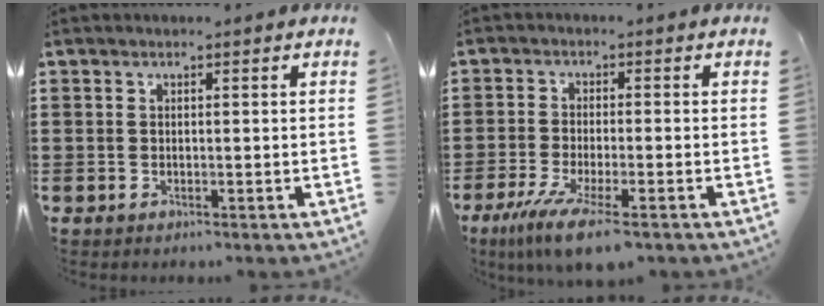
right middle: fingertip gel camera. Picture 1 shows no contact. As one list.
[{"total": 7.0, "force": [-4.9, 0.9, 5.0], "torque": [-0.106, -0.020, -0.089]}]